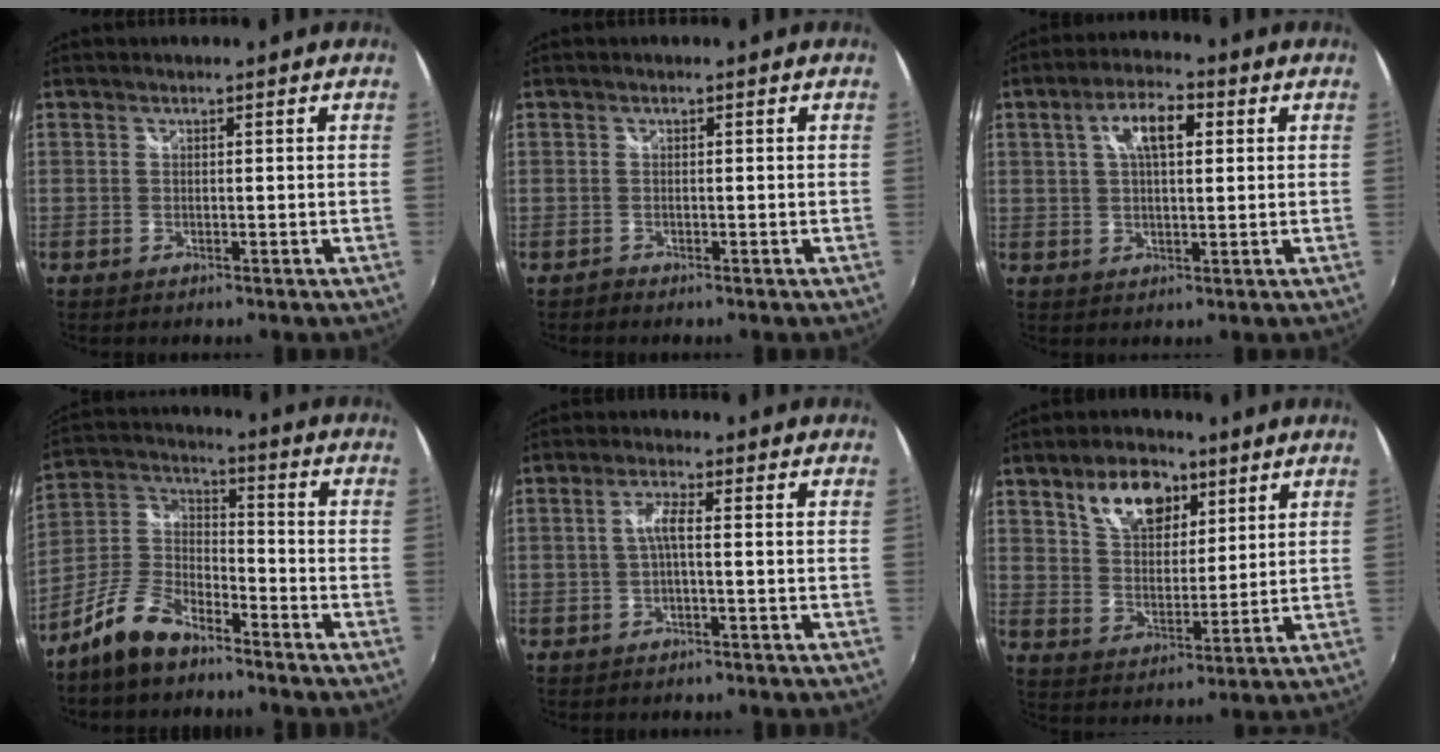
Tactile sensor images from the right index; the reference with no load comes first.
{"total": 0.8, "force": [-0.7, 0.3, -0.2], "torque": [0.002, 0.001, -0.015]}
{"total": 7.4, "force": [2.2, 3.1, 6.4], "torque": [-0.114, 0.018, 0.037]}
{"total": 10.6, "force": [-7.4, 4.6, 6.0], "torque": [-0.141, 0.015, -0.145]}
{"total": 2.8, "force": [-0.6, 0.2, 2.8], "torque": [-0.056, 0.006, -0.009]}
{"total": 11.1, "force": [6.1, 6.3, 6.8], "torque": [-0.118, 0.019, 0.109]}